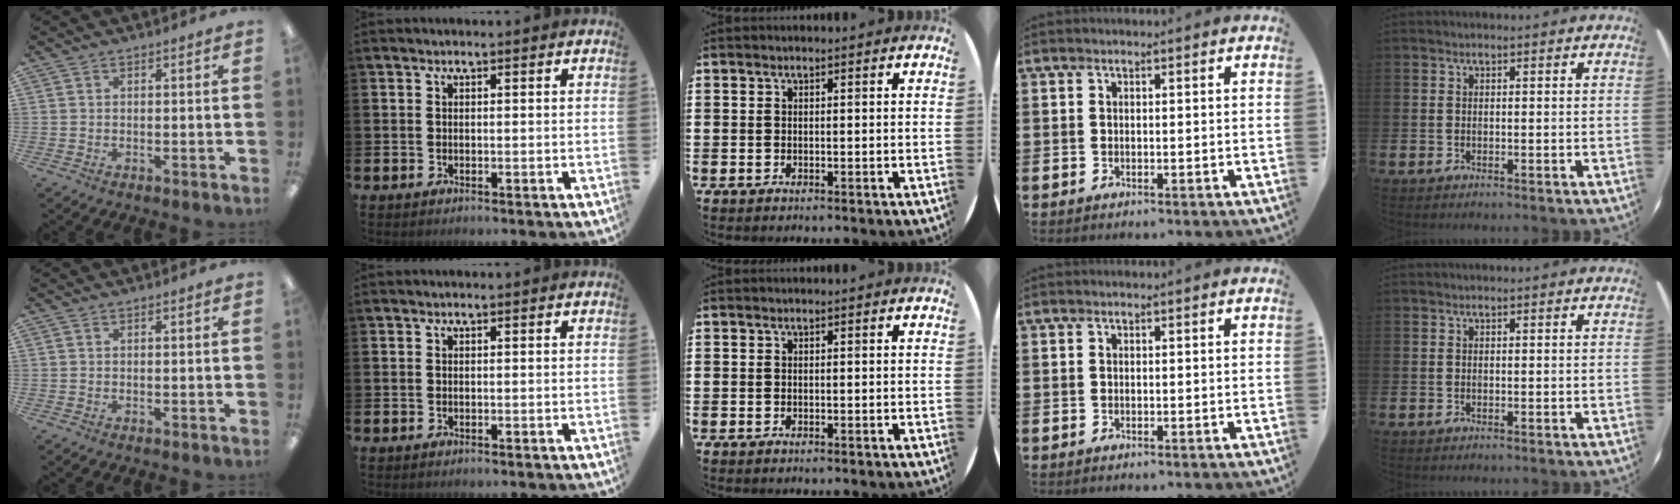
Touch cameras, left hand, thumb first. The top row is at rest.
{}